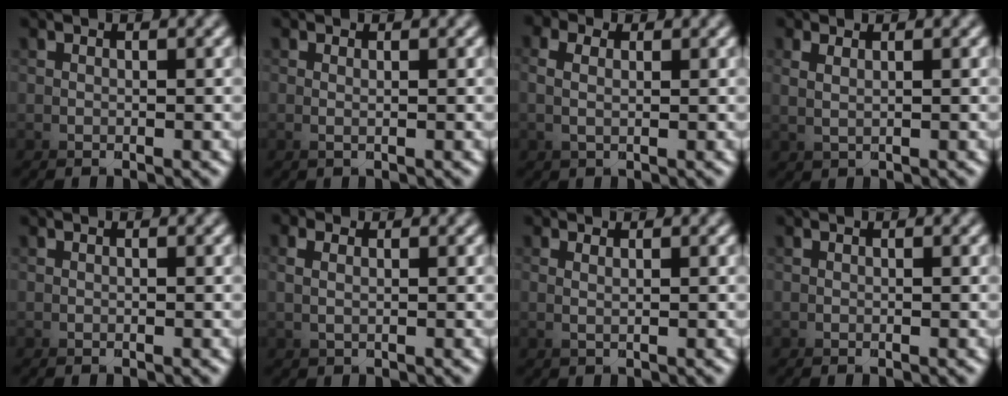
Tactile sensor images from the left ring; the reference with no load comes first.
{"total": 1.8, "force": [0.1, -1.8, 0.3], "torque": [0.006, 0.016, -0.004]}
{"total": 3.0, "force": [-0.7, -2.7, -1.1], "torque": [0.029, 0.012, -0.020]}
{"total": 2.7, "force": [0.5, -2.6, -0.7], "torque": [0.021, 0.013, 0.007]}
{"total": 0.0}
{"total": 3.0, "force": [-0.5, -2.8, -1.0], "torque": [0.029, 0.013, -0.015]}
{"total": 2.6, "force": [0.4, -2.5, 0.1], "torque": [0.011, 0.018, 0.001]}
{"total": 0.0}